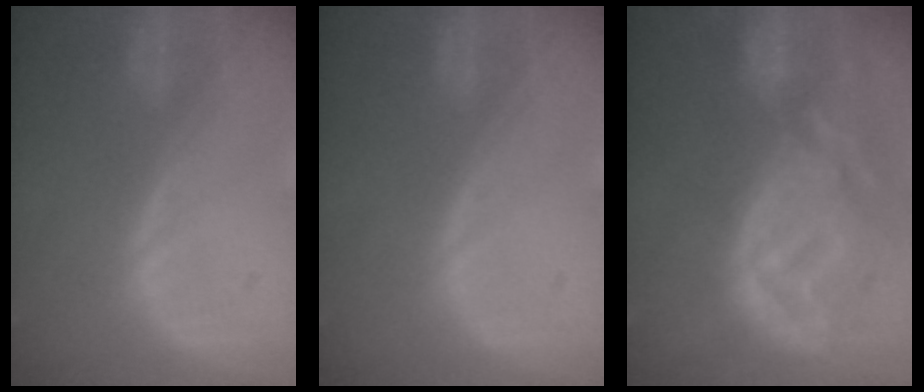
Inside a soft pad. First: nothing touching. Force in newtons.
{"total": 0.0}
{"total": 12.6, "press": 11.1, "slide": 5.8}